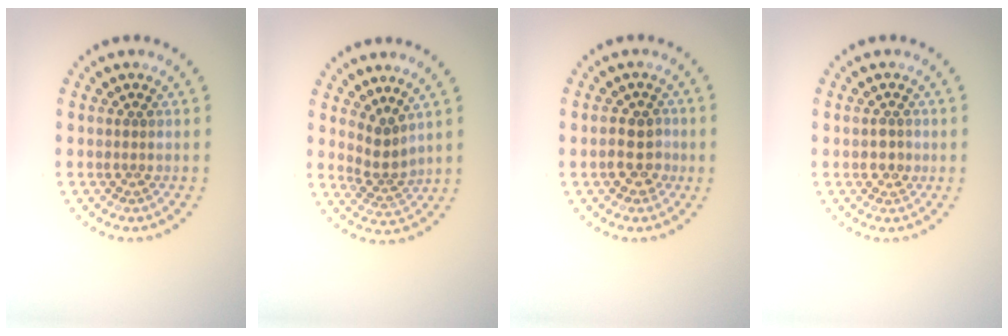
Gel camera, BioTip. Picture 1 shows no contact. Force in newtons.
{"total": 2.5, "press": 1.8, "slide": 1.7}
{"total": 2.8, "press": 2.7, "slide": 0.7}
{"total": 1.3, "press": 1.3, "slide": 0.2}